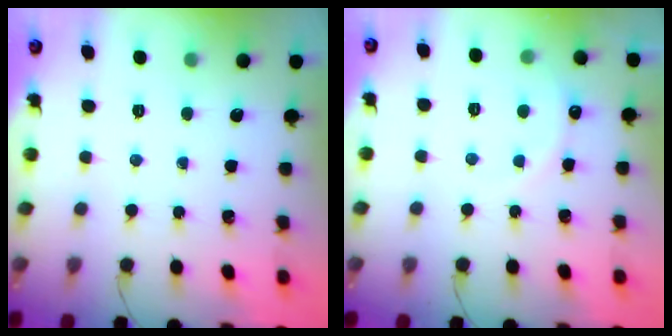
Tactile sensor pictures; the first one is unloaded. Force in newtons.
{"total": 6.7, "press": 6.6, "slide": 1.3}